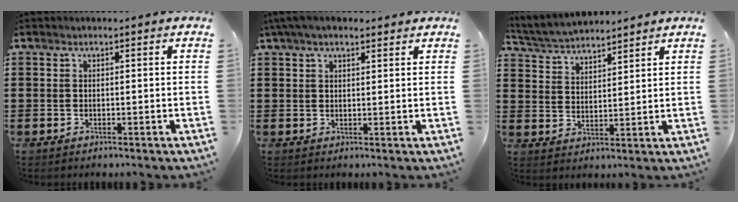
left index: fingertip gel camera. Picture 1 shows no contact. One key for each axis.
{"total": 3.7, "fx": 2.7, "fy": 1.2, "fz": 2.1, "tx": -0.047, "ty": 0.006, "tz": 0.051}
{"total": 4.3, "fx": 4.3, "fy": 0.4, "fz": 0.4, "tx": -0.027, "ty": -0.017, "tz": 0.076}